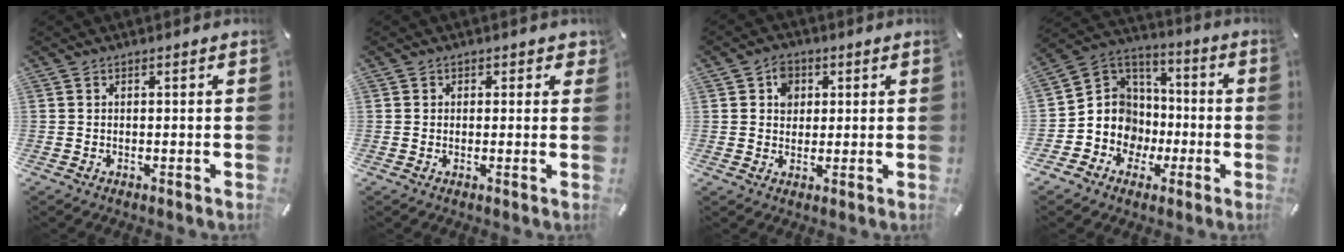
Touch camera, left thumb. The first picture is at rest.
{"total": 1.7, "force": [0.4, 1.6, 0.5], "torque": [0.005, 0.000, 0.002]}
{"total": 4.9, "force": [1.4, 4.3, 1.9], "torque": [-0.023, 0.001, 0.019]}
{"total": 12.0, "force": [-3.6, 11.4, 1.5], "torque": [-0.044, 0.008, -0.056]}